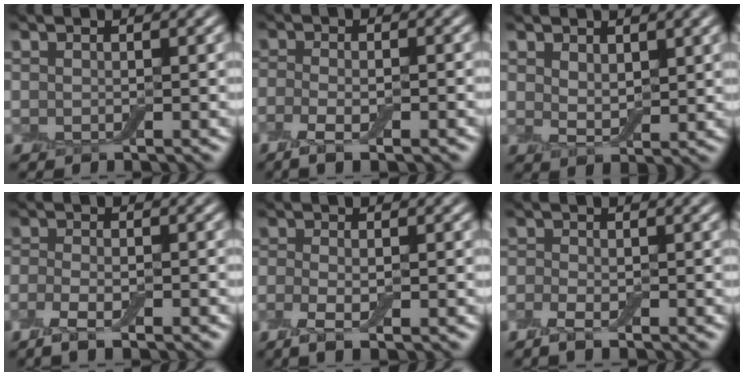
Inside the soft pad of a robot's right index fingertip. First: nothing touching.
{"total": 4.6, "force": [-2.4, 1.6, 3.6], "torque": [-0.060, -0.011, -0.035]}
{"total": 2.3, "force": [1.3, 1.1, 1.5], "torque": [-0.029, -0.006, 0.029]}
{"total": 4.4, "force": [-2.6, 1.7, 3.1], "torque": [-0.053, -0.007, -0.044]}
{"total": 4.2, "force": [-2.0, 1.5, 3.5], "torque": [-0.063, -0.011, -0.027]}
{"total": 2.7, "force": [-1.7, 1.2, 1.7], "torque": [-0.027, 0.002, -0.037]}